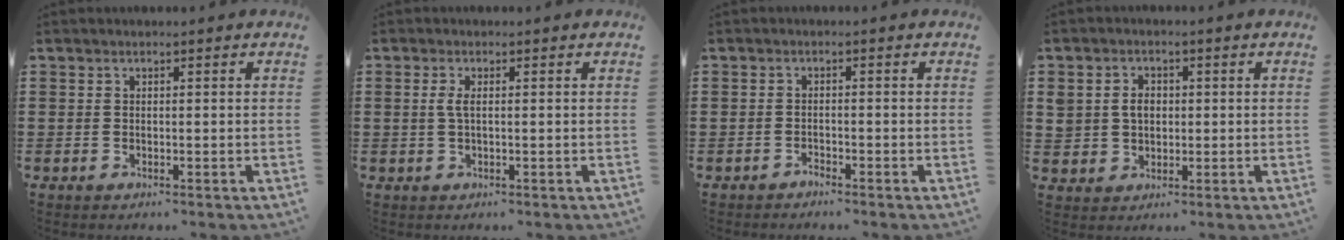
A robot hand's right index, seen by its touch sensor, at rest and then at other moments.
{"total": 2.0, "force": [0.0, 0.5, 1.9], "torque": [-0.043, -0.003, -0.003]}
{"total": 1.2, "force": [-1.2, 0.2, 0.0], "torque": [-0.004, 0.003, -0.025]}
{"total": 3.3, "force": [0.2, 2.9, 1.7], "torque": [-0.043, 0.011, 0.001]}